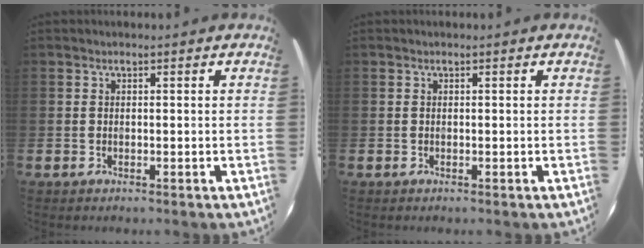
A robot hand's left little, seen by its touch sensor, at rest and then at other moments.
{"total": 0.0}